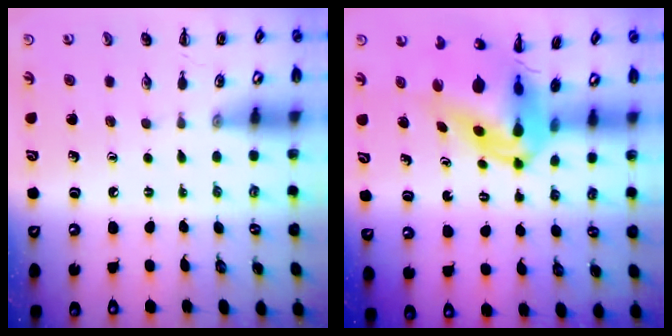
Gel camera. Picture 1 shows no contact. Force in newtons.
{"total": 9.6, "press": 9.1, "slide": 3.0}